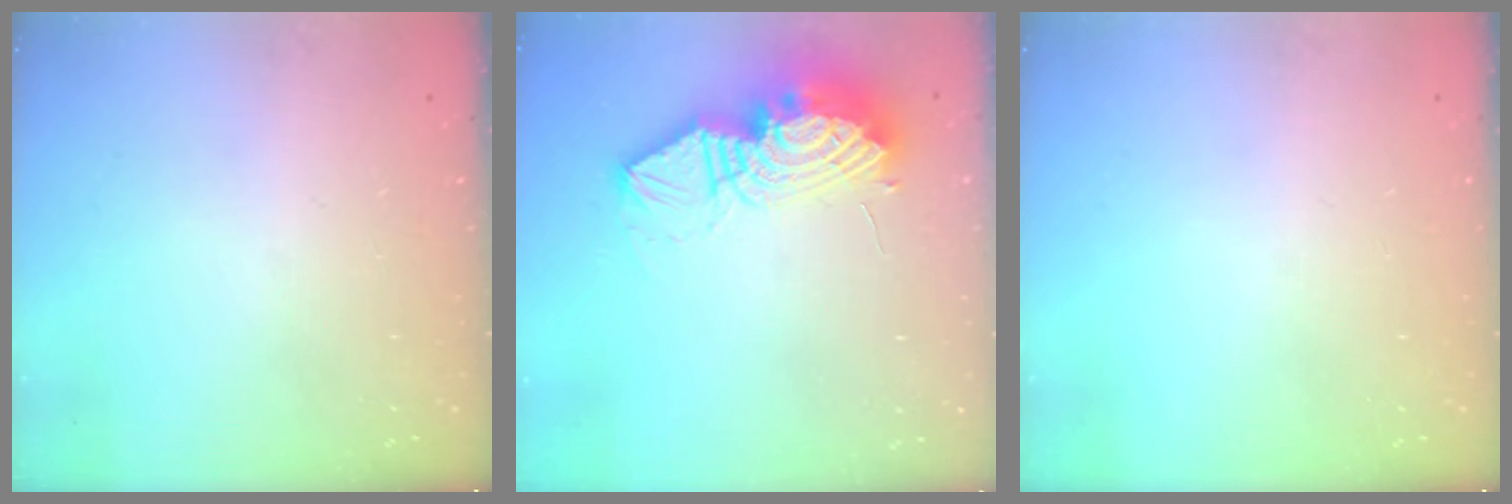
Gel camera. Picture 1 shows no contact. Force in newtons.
{"total": 16.9, "press": 16.9, "slide": 1.7}
{"total": 0.0}